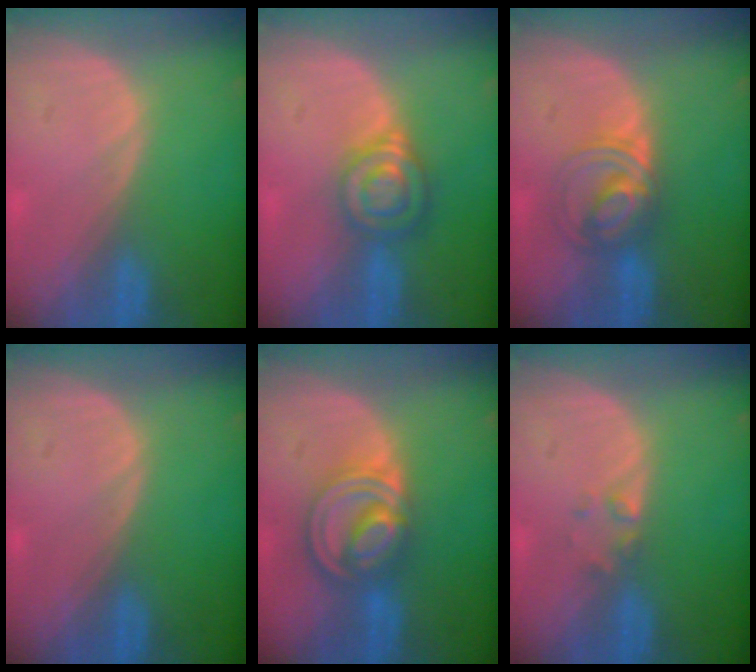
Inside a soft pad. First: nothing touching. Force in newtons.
{"total": 6.6, "press": 5.7, "slide": 3.3}
{"total": 5.6, "press": 5.6, "slide": 0.5}
{"total": 0.0}
{"total": 8.3, "press": 7.0, "slide": 4.5}
{"total": 1.4, "press": 1.3, "slide": 0.2}